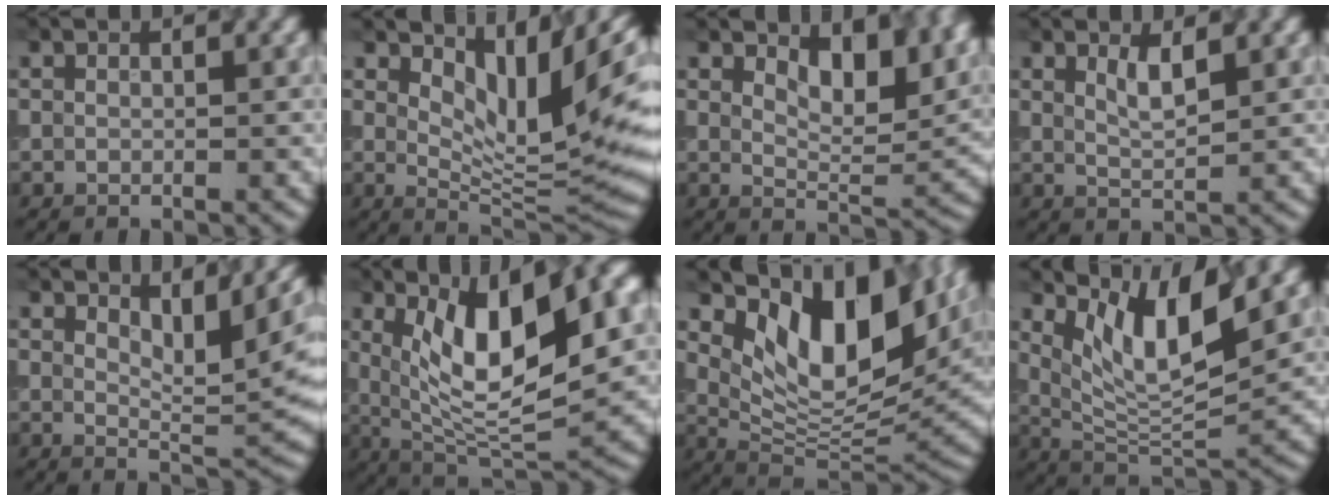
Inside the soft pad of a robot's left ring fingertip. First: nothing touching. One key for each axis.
{"total": 8.8, "fx": 3.6, "fy": 2.6, "fz": 7.6, "tx": -0.124, "ty": -0.014, "tz": 0.068}
{"total": 6.9, "fx": 3.5, "fy": 3.1, "fz": 5.1, "tx": -0.075, "ty": -0.007, "tz": 0.057}
{"total": 2.0, "fx": 1.1, "fy": 0.5, "fz": 1.6, "tx": -0.031, "ty": -0.005, "tz": 0.021}
{"total": 6.2, "fx": 2.3, "fy": 1.8, "fz": 5.5, "tx": -0.084, "ty": -0.002, "tz": 0.038}
{"total": 12.8, "fx": 3.0, "fy": 5.0, "fz": 11.4, "tx": -0.181, "ty": -0.004, "tz": 0.051}
{"total": 11.8, "fx": 5.2, "fy": 5.5, "fz": 9.1, "tx": -0.143, "ty": -0.011, "tz": 0.100}
{"total": 7.1, "fx": 3.5, "fy": 2.1, "fz": 5.8, "tx": -0.105, "ty": -0.011, "tz": 0.065}